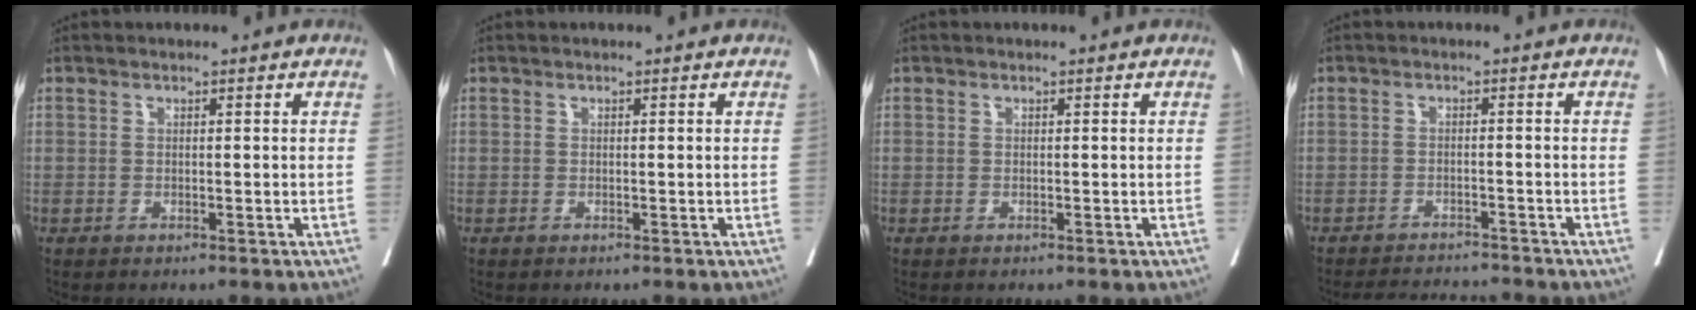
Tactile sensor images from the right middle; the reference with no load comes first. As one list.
[{"total": 0.0}, {"total": 0.0}, {"total": 6.2, "force": [-6.1, 0.6, 0.8], "torque": [-0.009, -0.002, -0.091]}]